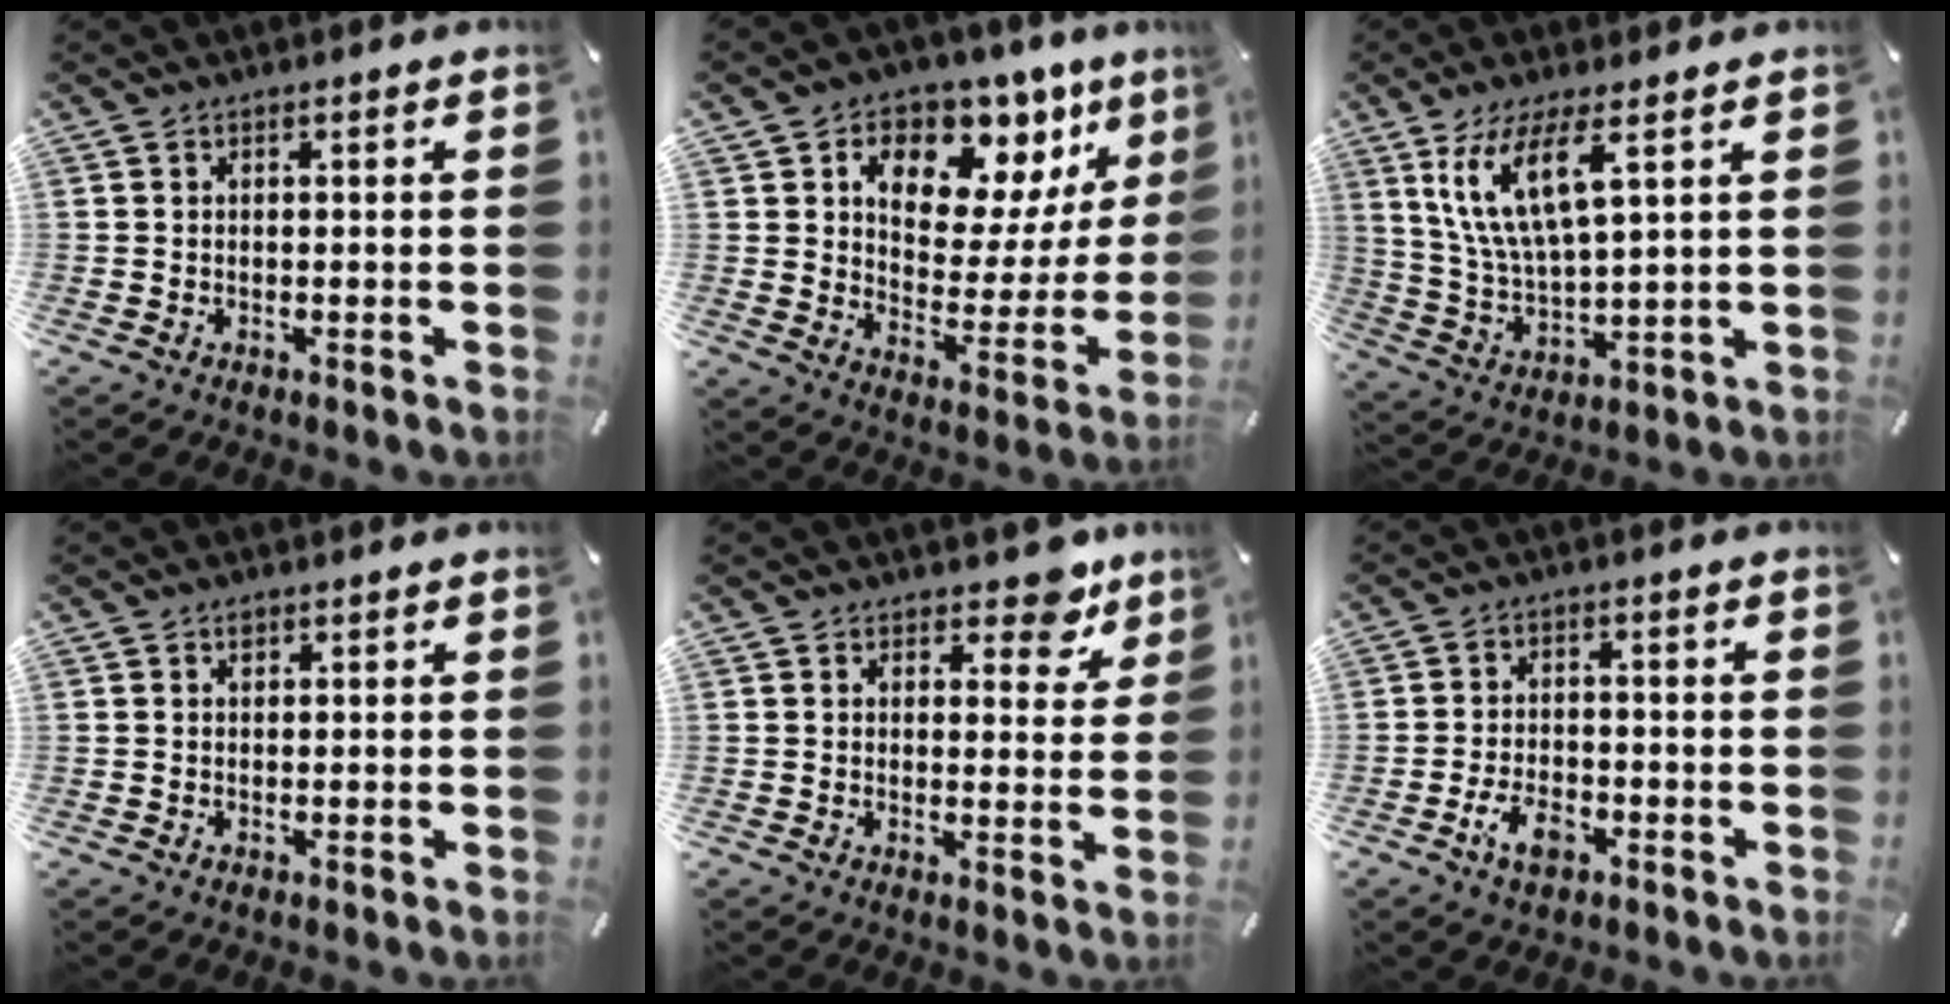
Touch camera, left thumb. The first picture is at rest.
{"total": 12.2, "force": [6.6, 8.5, 5.8], "torque": [-0.078, -0.057, 0.117]}
{"total": 12.5, "force": [6.6, 3.8, 9.9], "torque": [-0.226, -0.012, 0.116]}
{"total": 1.0, "force": [0.4, 0.8, 0.4], "torque": [0.001, -0.002, 0.006]}
{"total": 8.1, "force": [6.1, 4.1, 3.4], "torque": [-0.015, -0.045, 0.101]}
{"total": 6.1, "force": [-3.0, 3.5, 4.1], "torque": [-0.089, 0.011, -0.057]}